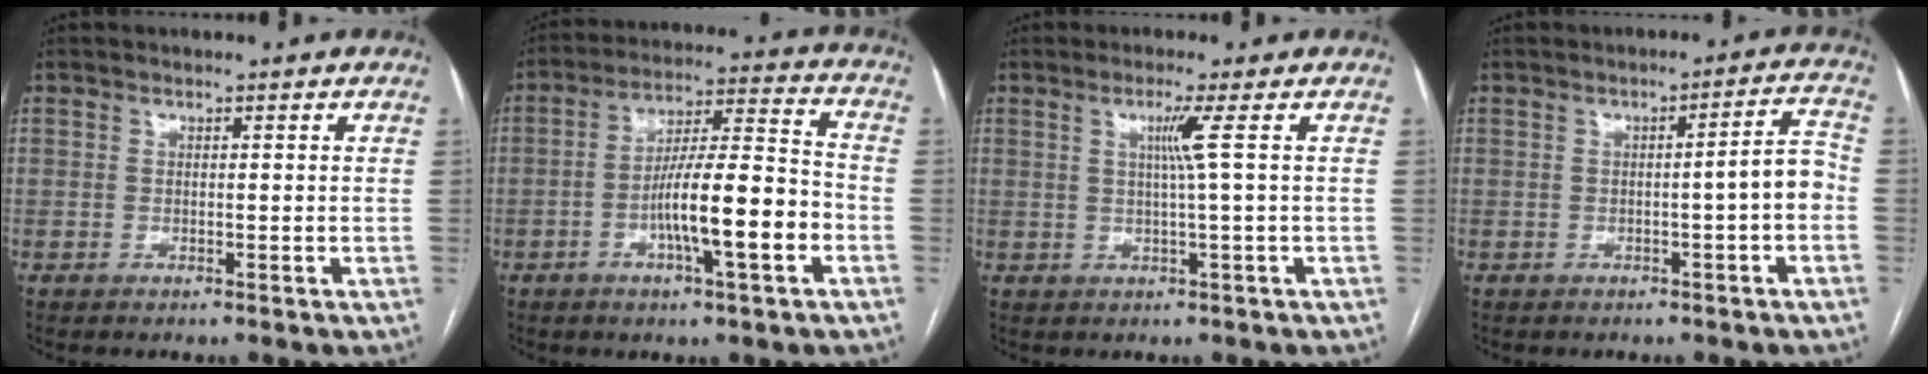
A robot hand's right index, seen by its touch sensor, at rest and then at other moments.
{"total": 13.0, "force": [-4.2, 1.2, 12.2], "torque": [-0.210, 0.010, -0.068]}
{"total": 3.2, "force": [0.7, -1.3, 2.8], "torque": [-0.055, -0.003, 0.017]}
{"total": 4.2, "force": [-1.1, 0.1, 4.1], "torque": [-0.049, 0.015, -0.015]}